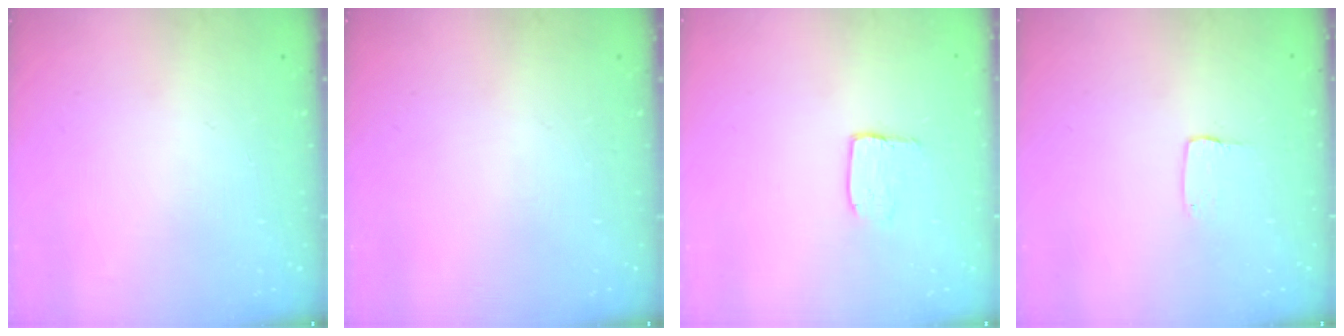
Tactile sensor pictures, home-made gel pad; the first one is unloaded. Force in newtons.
{"total": 0.0}
{"total": 3.9, "press": 3.9, "slide": 0.1}
{"total": 2.0, "press": 2.0, "slide": 0.2}